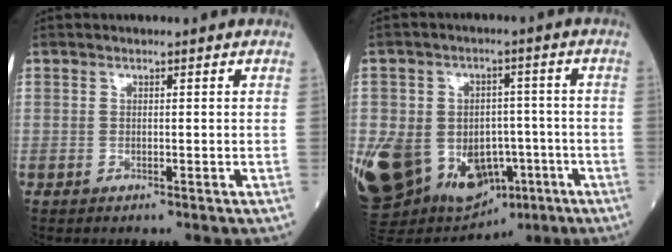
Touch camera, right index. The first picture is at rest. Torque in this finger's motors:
{"motor_torque": [1.64, -0.50, 1.05, 0.21]}